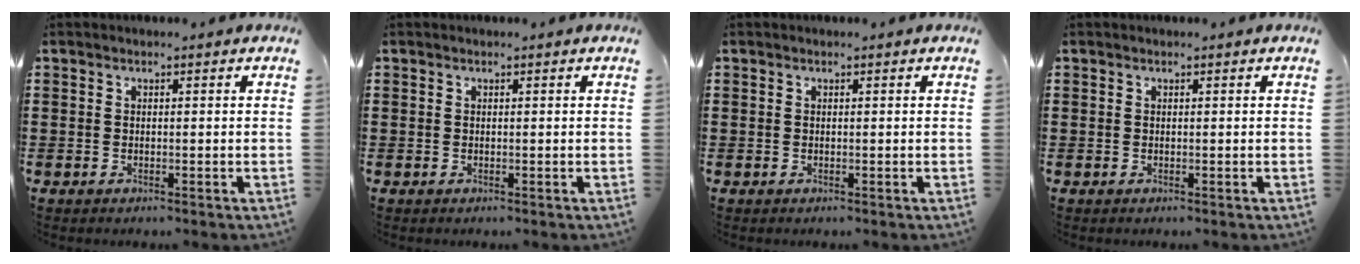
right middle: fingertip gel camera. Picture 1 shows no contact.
{"total": 0.0}
{"total": 0.0}
{"total": 0.0}